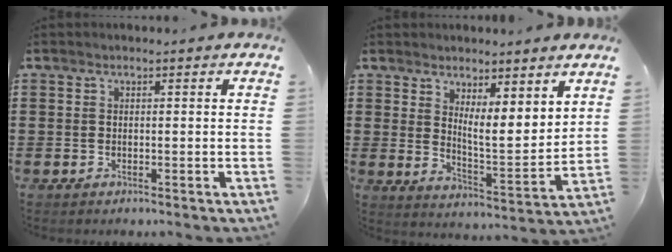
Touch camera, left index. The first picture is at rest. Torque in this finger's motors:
{"motor_torque": [1.62, -0.14, 0.55, 0.15]}